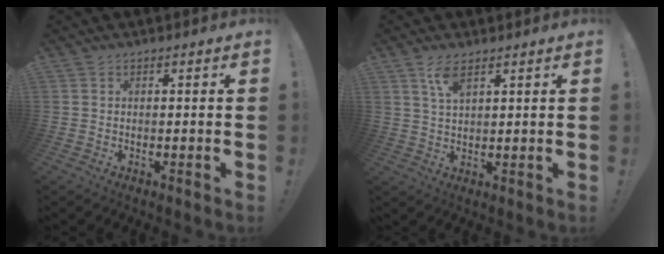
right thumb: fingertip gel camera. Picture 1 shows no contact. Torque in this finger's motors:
{"motor_torque": [-0.61, 0.54, 0.03, 0.24, 0.19]}